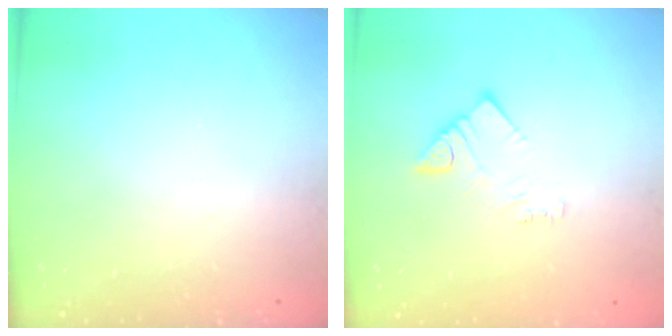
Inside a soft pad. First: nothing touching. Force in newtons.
{"total": 3.7, "press": 3.7, "slide": 0.3}